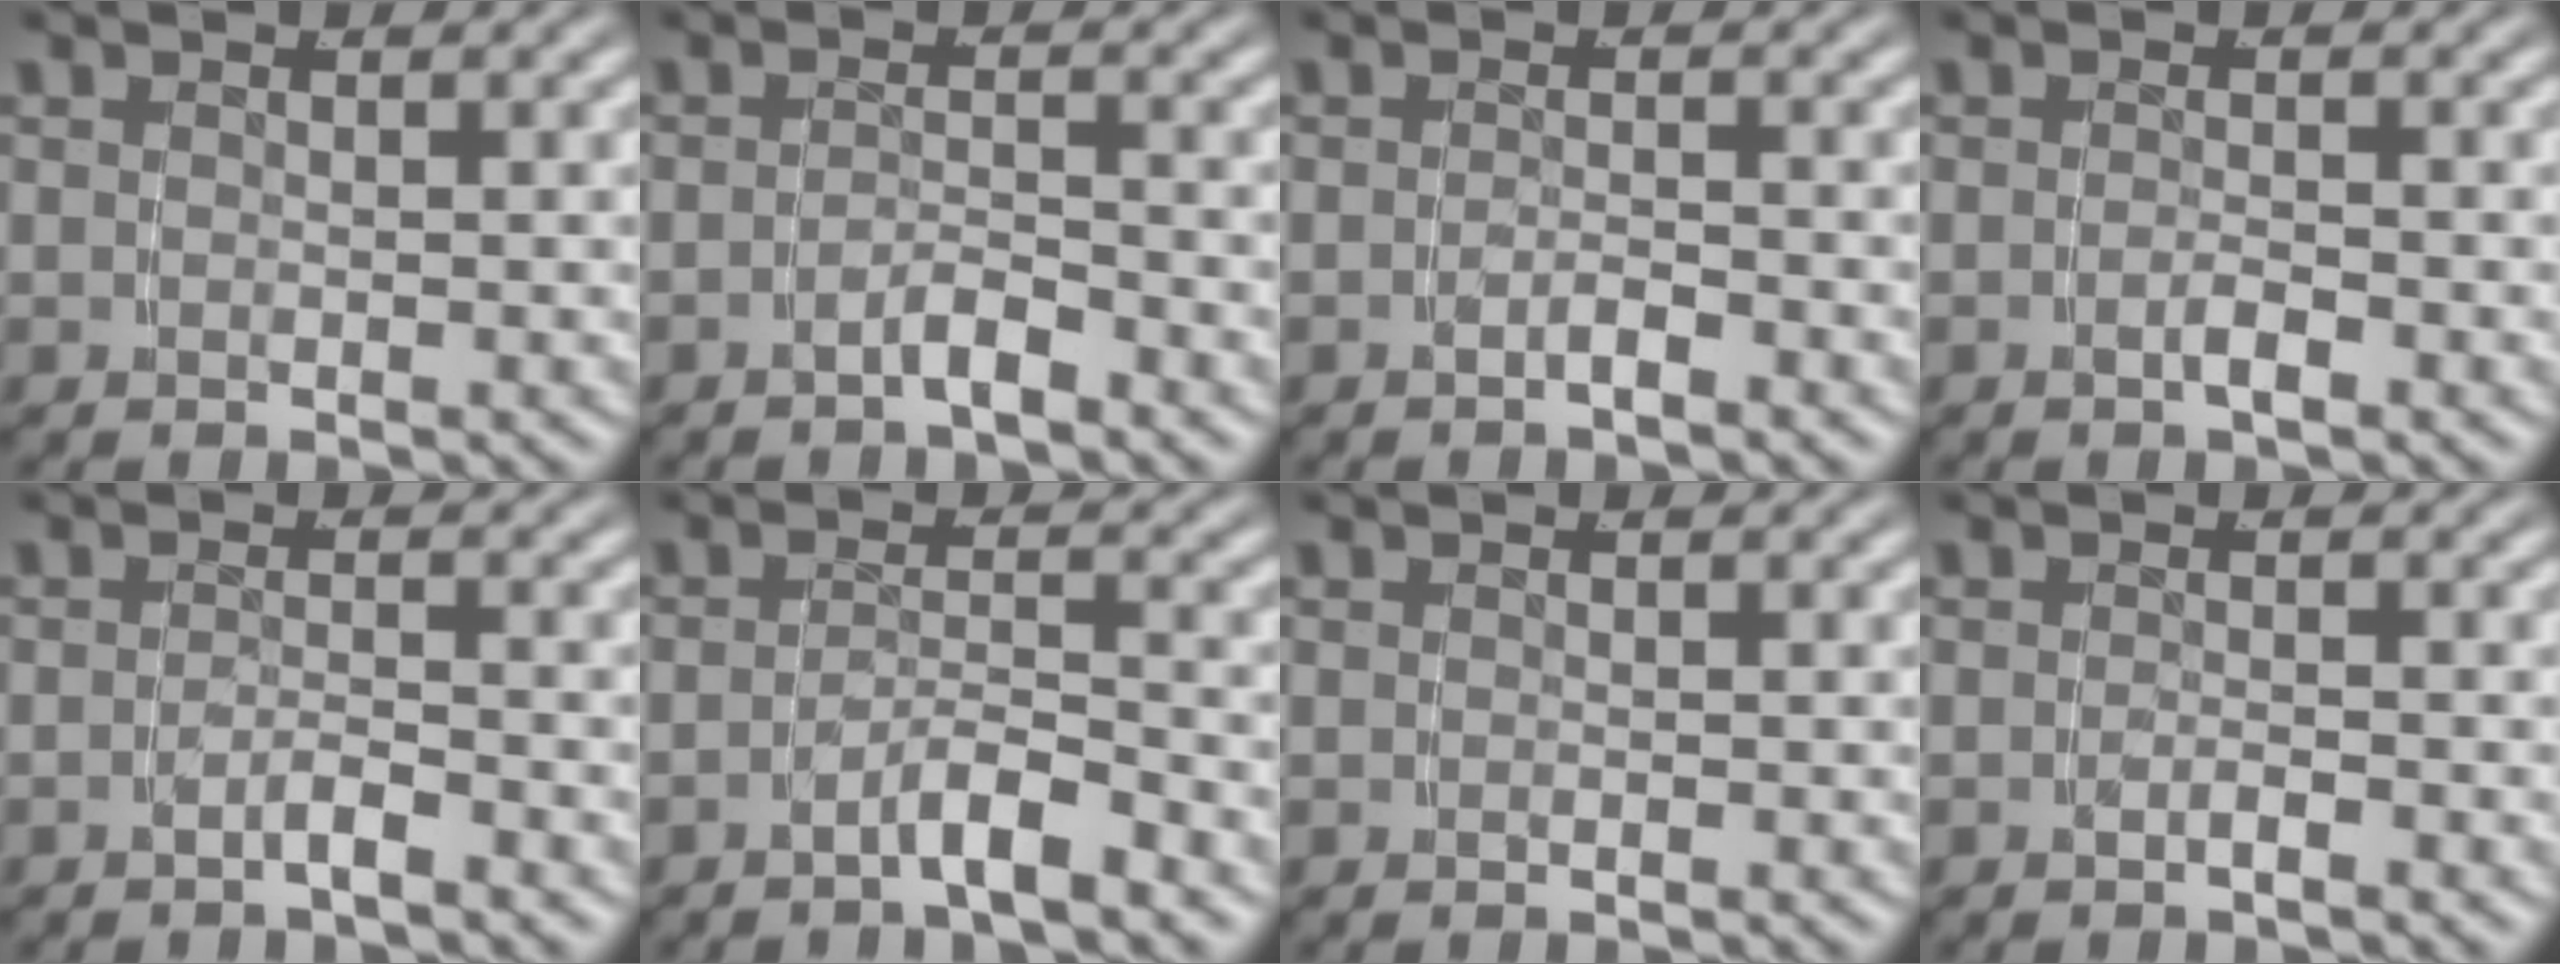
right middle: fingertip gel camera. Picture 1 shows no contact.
{"total": 2.0, "force": [-1.8, -0.3, 0.7], "torque": [-0.007, -0.001, -0.034]}
{"total": 1.4, "force": [-1.2, -0.6, 0.5], "torque": [-0.004, 0.001, -0.023]}
{"total": 1.3, "force": [-1.0, -0.3, 0.8], "torque": [-0.012, 0.000, -0.019]}
{"total": 1.8, "force": [-1.5, -0.7, 0.7], "torque": [-0.010, -0.001, -0.028]}
{"total": 2.9, "force": [-2.4, -0.3, 1.5], "torque": [-0.019, 0.000, -0.043]}
{"total": 0.0}
{"total": 1.2, "force": [-0.9, -0.8, 0.3], "torque": [-0.004, 0.001, -0.015]}